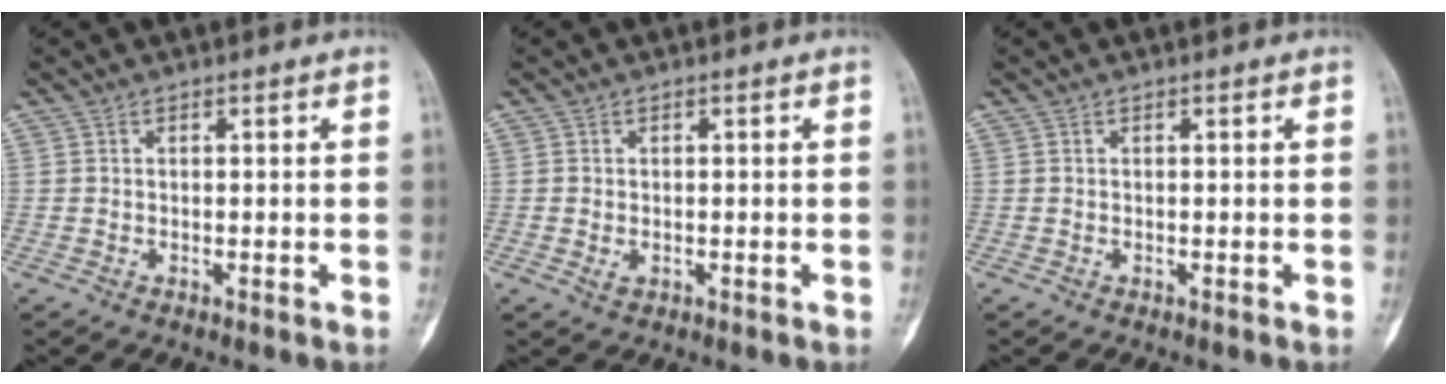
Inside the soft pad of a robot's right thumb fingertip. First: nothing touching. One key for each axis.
{"total": 1.4, "fx": -0.2, "fy": 1.1, "fz": 0.9, "tx": -0.016, "ty": -0.001, "tz": -0.001}
{"total": 0.0}